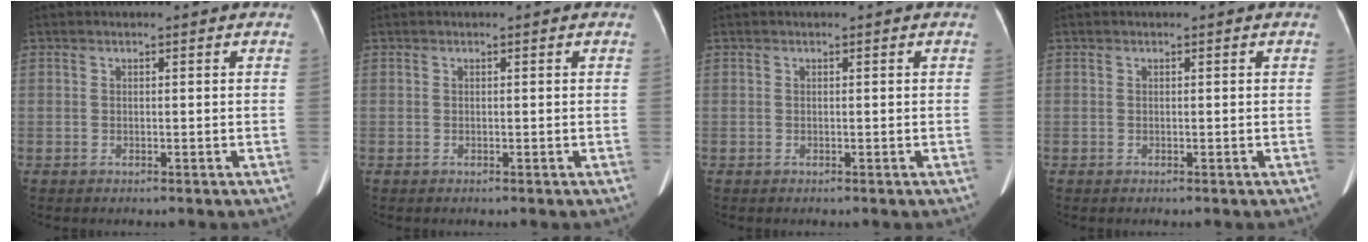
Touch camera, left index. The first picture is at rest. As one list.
[{"total": 0.0}, {"total": 0.0}, {"total": 0.0}]